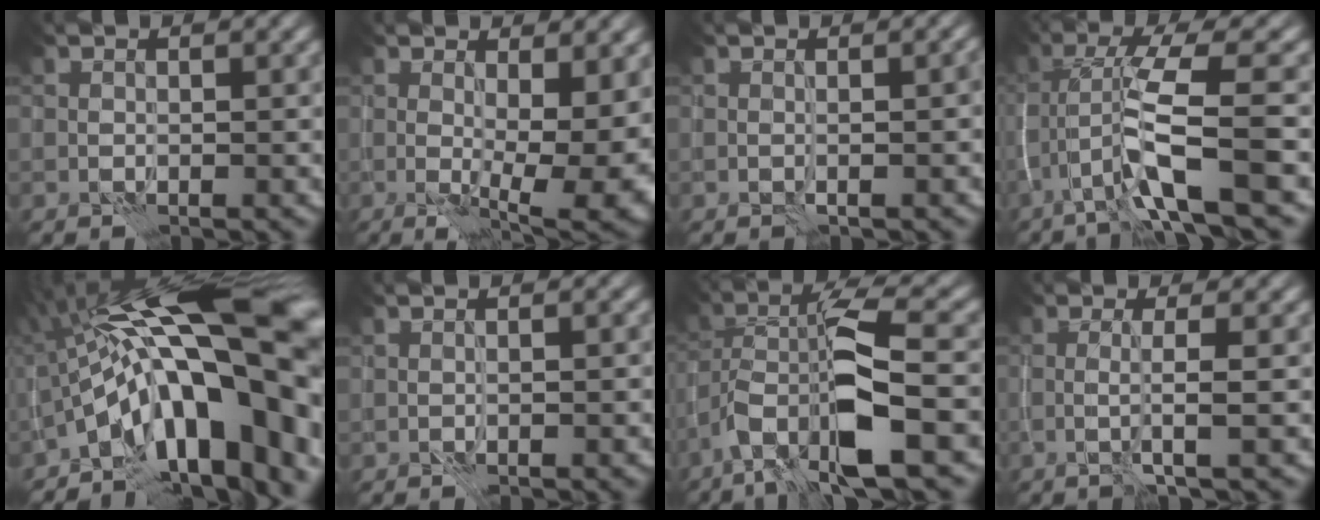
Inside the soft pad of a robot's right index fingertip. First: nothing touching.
{"total": 8.6, "force": [-0.6, 3.0, 8.0], "torque": [-0.101, -0.015, -0.005]}
{"total": 1.7, "force": [-0.4, 0.2, 1.6], "torque": [-0.017, 0.002, -0.004]}
{"total": 7.5, "force": [-3.4, 0.6, 6.7], "torque": [-0.128, 0.005, -0.063]}
{"total": 18.5, "force": [-2.3, 7.7, 16.6], "torque": [-0.231, 0.032, -0.037]}
{"total": 1.1, "force": [-0.6, 0.1, 0.9], "torque": [-0.015, 0.002, -0.008]}
{"total": 9.4, "force": [-4.1, 2.4, 8.1], "torque": [-0.152, 0.007, -0.080]}
{"total": 2.2, "force": [0.0, 0.2, 2.2], "torque": [-0.039, -0.005, -0.008]}